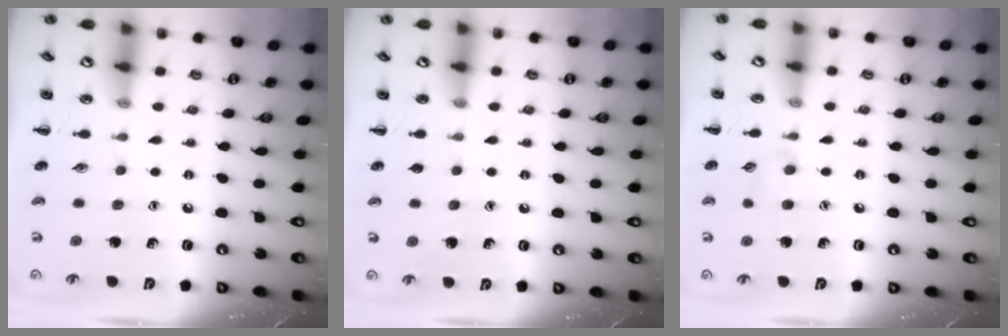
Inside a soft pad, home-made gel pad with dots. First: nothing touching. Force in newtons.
{"total": 0.6, "press": 0.6, "slide": 0.0}
{"total": 4.1, "press": 3.7, "slide": 1.6}